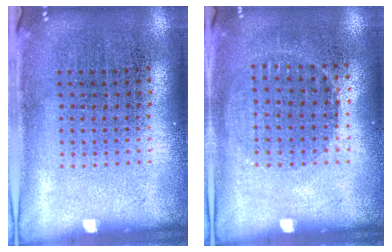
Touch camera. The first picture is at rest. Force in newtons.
{"total": 1.0, "press": 0.8, "slide": 0.5}